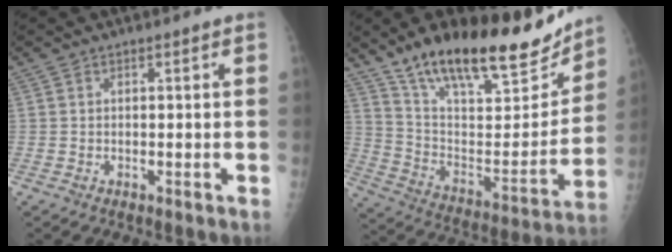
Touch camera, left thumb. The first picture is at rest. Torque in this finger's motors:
{"motor_torque": [0.38, 0.27, 1.43, -1.34, 0.14]}